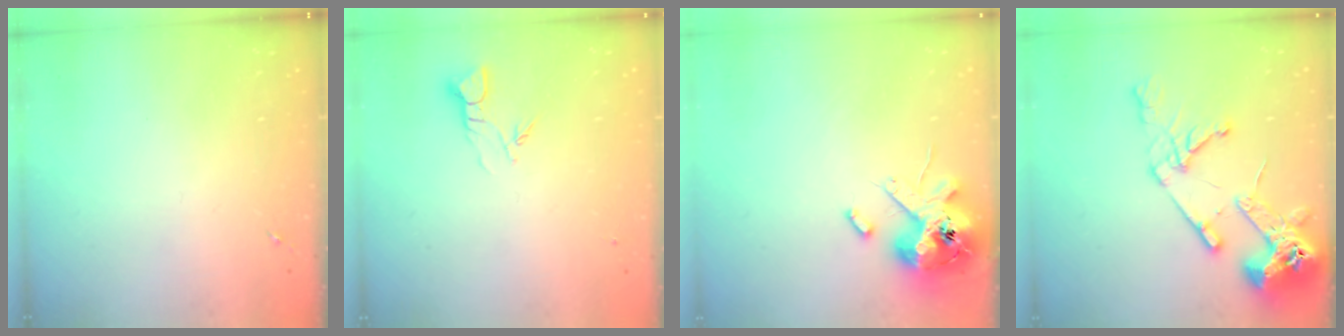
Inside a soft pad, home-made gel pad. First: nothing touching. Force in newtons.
{"total": 3.4, "press": 3.4, "slide": 0.2}
{"total": 14.9, "press": 14.7, "slide": 2.3}
{"total": 16.6, "press": 16.5, "slide": 2.0}